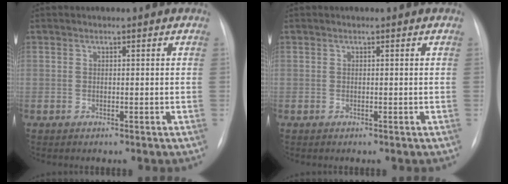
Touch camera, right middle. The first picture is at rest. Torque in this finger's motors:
{"motor_torque": [-0.01, 0.00, 0.00, 0.00]}